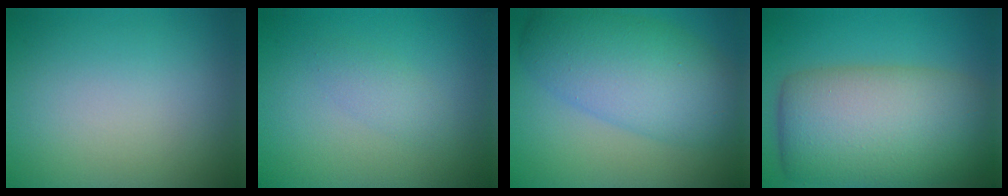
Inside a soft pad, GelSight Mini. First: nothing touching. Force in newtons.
{"total": 1.5, "press": 1.5, "slide": 0.1}
{"total": 8.2, "press": 8.2, "slide": 0.1}
{"total": 12.3, "press": 12.3, "slide": 0.8}